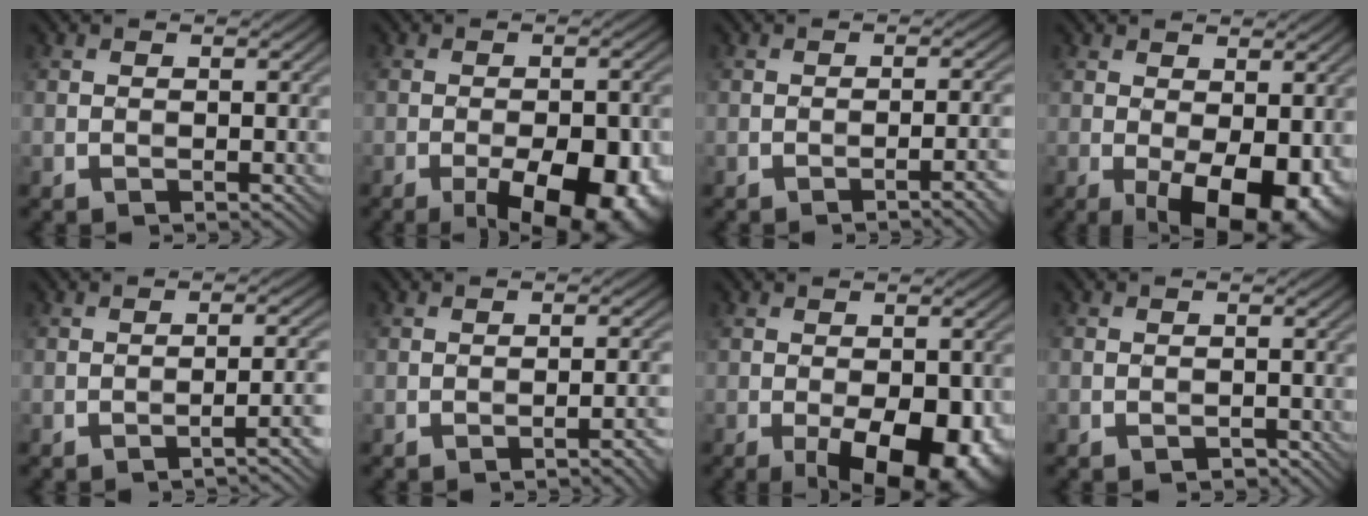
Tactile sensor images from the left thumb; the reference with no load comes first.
{"total": 12.3, "force": [-5.7, 4.8, 9.8], "torque": [-0.121, 0.003, -0.074]}
{"total": 3.8, "force": [-1.8, 0.7, 3.3], "torque": [-0.038, 0.015, -0.030]}
{"total": 9.2, "force": [-2.5, 4.2, 7.8], "torque": [-0.124, -0.014, -0.026]}
{"total": 4.0, "force": [-2.2, 0.7, 3.2], "torque": [-0.030, 0.018, -0.043]}
{"total": 3.1, "force": [-1.6, 0.6, 2.6], "torque": [-0.029, 0.013, -0.026]}
{"total": 11.4, "force": [-4.4, 5.0, 9.2], "torque": [-0.124, -0.019, -0.054]}
{"total": 1.2, "force": [-0.9, 0.7, 0.3], "torque": [-0.004, -0.004, -0.020]}